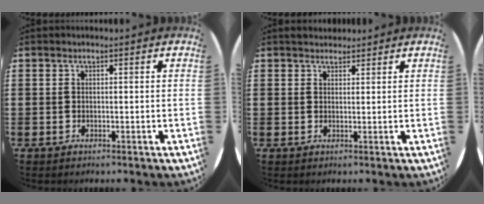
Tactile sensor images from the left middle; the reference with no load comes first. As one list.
[{"total": 1.5, "force": [1.5, 0.4, 0.0], "torque": [-0.003, 0.004, 0.029]}]